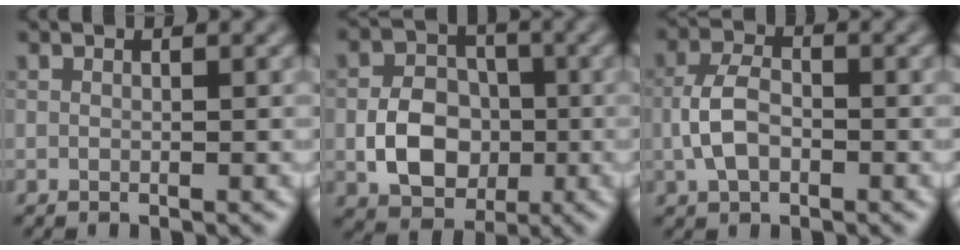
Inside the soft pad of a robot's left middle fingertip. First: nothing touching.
{"total": 5.8, "force": [-1.2, 4.5, 3.5], "torque": [-0.056, 0.000, -0.020]}
{"total": 3.6, "force": [-0.8, 2.3, 2.7], "torque": [-0.057, 0.006, -0.019]}